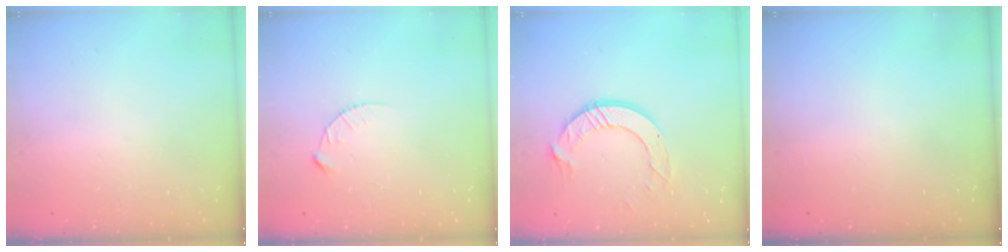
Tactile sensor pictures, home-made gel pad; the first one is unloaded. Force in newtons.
{"total": 3.7, "press": 3.7, "slide": 0.4}
{"total": 9.7, "press": 9.7, "slide": 0.8}
{"total": 0.0}